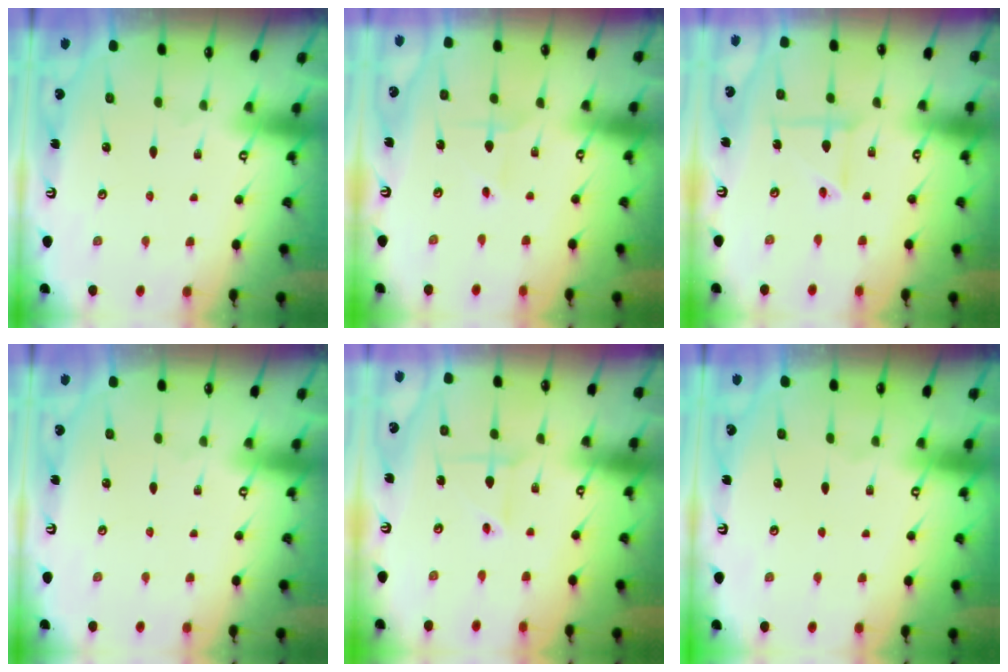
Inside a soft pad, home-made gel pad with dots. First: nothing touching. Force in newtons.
{"total": 2.0, "press": 2.0, "slide": 0.1}
{"total": 5.1, "press": 5.0, "slide": 0.5}
{"total": 0.0}
{"total": 2.7, "press": 2.7, "slide": 0.3}
{"total": 0.0}